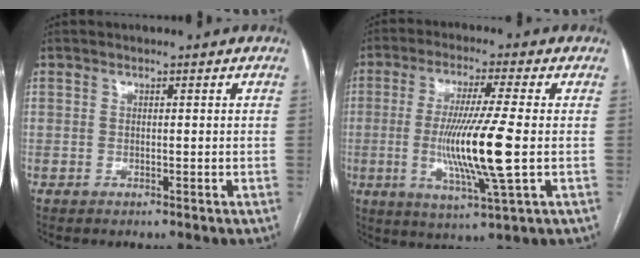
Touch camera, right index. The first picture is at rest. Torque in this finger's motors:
{"motor_torque": [1.70, 0.09, 0.52, 0.21]}